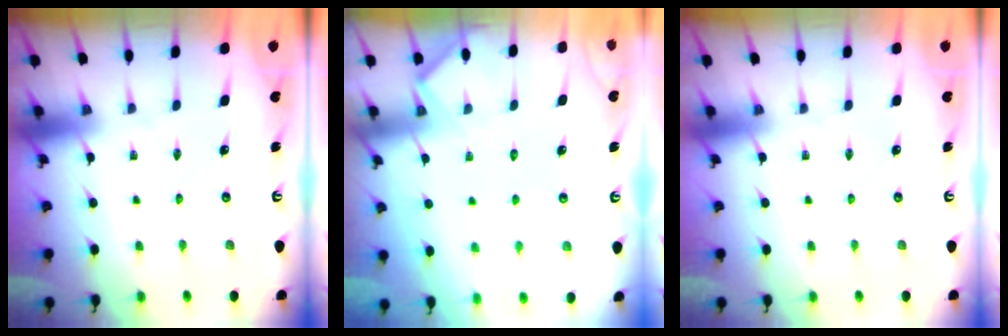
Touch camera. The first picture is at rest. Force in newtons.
{"total": 5.4, "press": 5.4, "slide": 0.5}
{"total": 0.0}